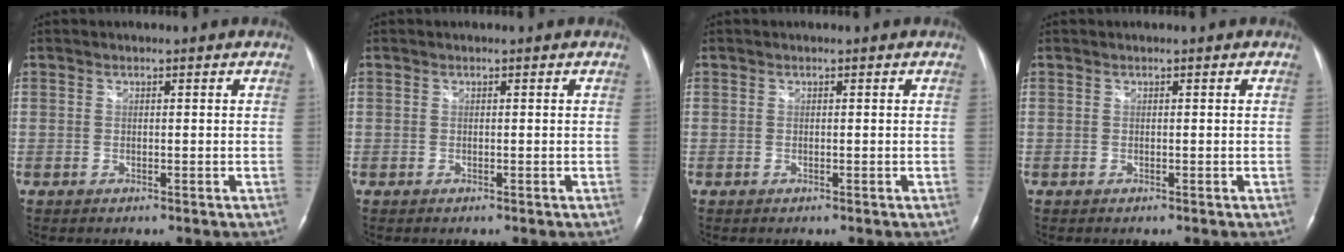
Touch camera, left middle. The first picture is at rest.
{"total": 0.0}
{"total": 0.0}
{"total": 0.0}